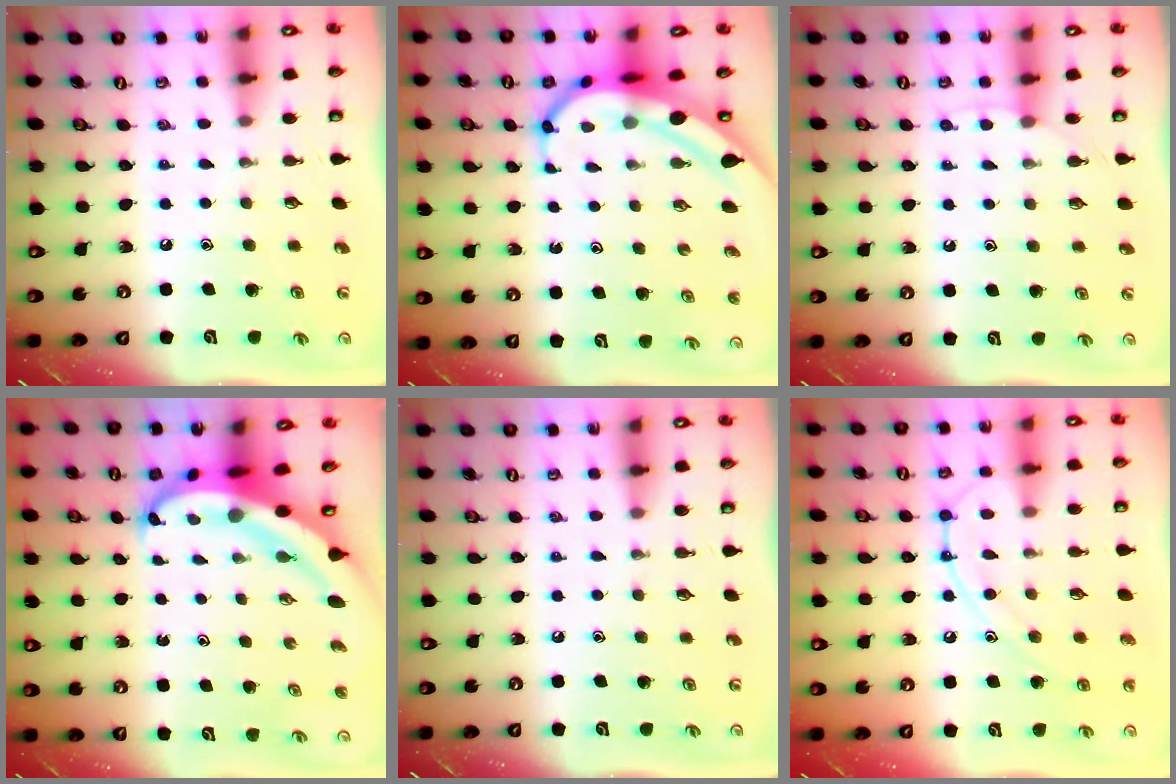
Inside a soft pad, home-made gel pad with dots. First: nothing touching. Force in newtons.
{"total": 7.1, "press": 7.1, "slide": 0.8}
{"total": 3.5, "press": 3.5, "slide": 0.4}
{"total": 7.8, "press": 7.7, "slide": 0.9}
{"total": 0.0}
{"total": 11.5, "press": 11.5, "slide": 0.5}